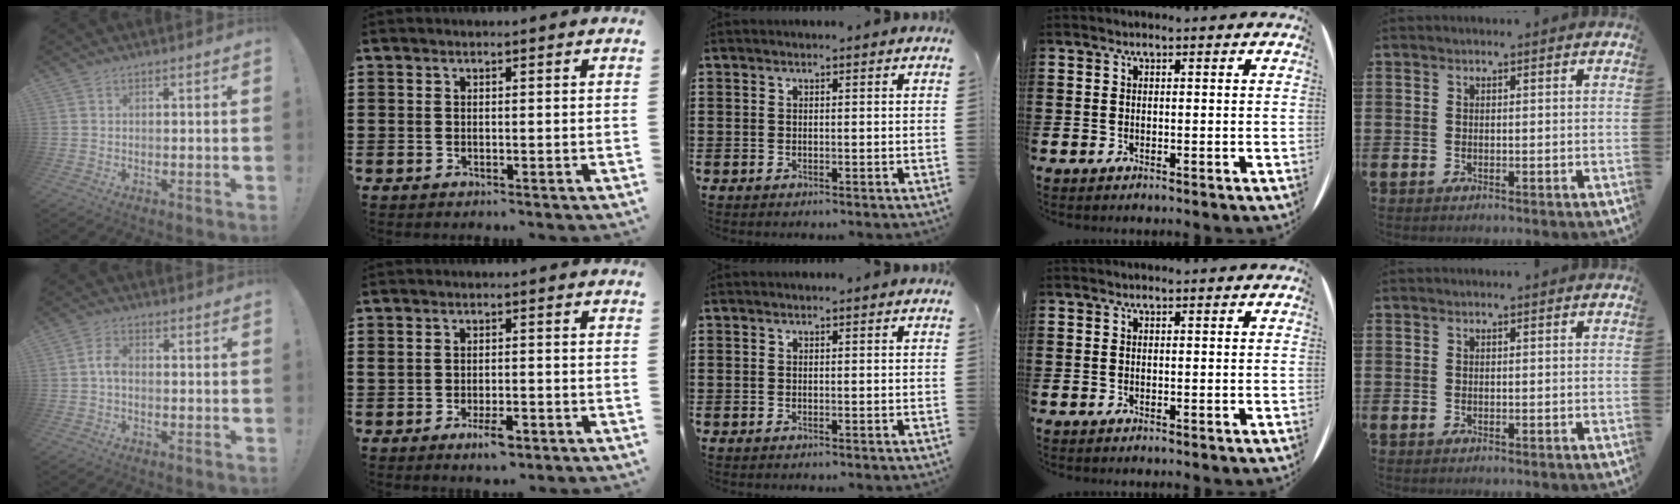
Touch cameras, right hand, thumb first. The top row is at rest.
{"thumb": {"total": 3.8, "force": [-0.5, 2.2, 3.1], "torque": [-0.067, 0.009, -0.010]}, "index": {"total": 4.0, "force": [-2.1, 1.5, 3.1], "torque": [-0.056, 0.002, -0.038]}}